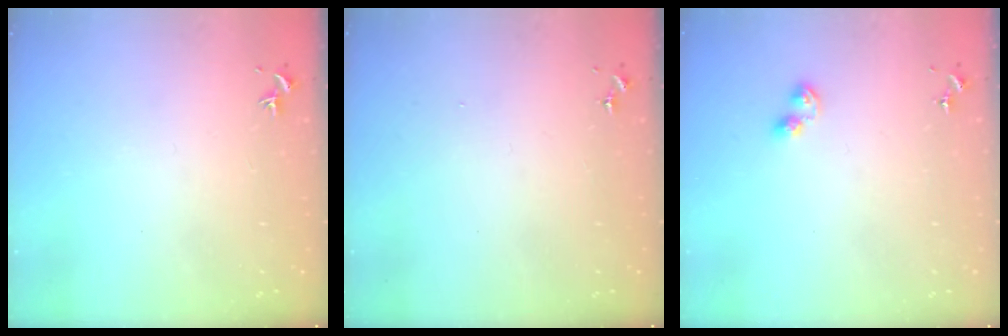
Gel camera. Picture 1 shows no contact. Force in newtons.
{"total": 0.0}
{"total": 3.8, "press": 3.7, "slide": 0.5}